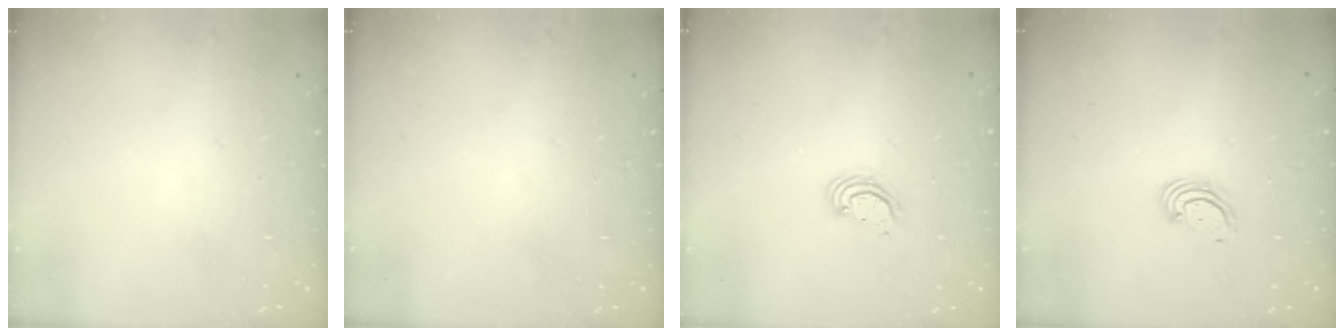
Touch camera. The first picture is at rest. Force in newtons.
{"total": 0.0}
{"total": 2.4, "press": 2.4, "slide": 0.1}
{"total": 2.5, "press": 2.5, "slide": 0.3}